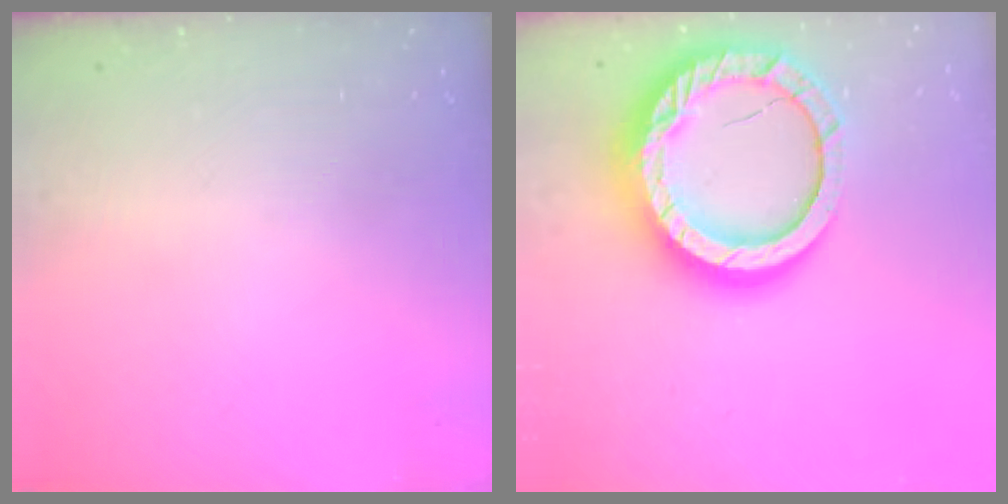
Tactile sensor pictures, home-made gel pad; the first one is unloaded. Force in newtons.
{"total": 22.6, "press": 22.5, "slide": 2.2}